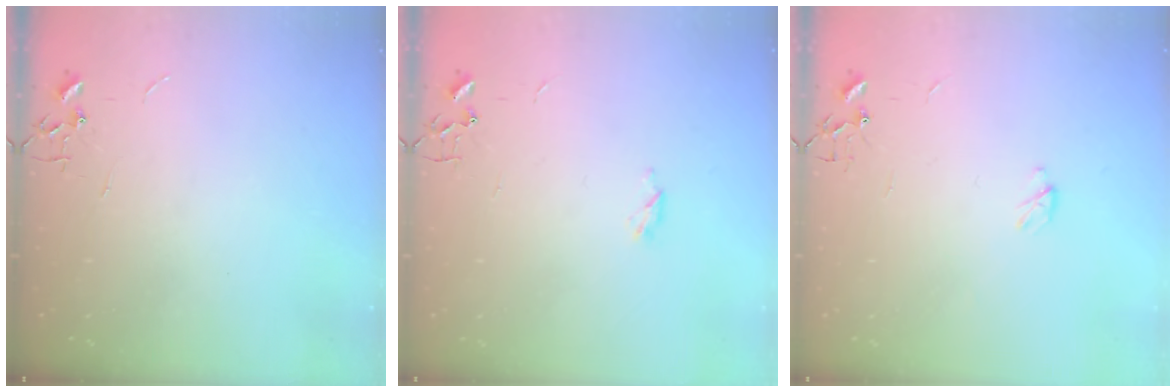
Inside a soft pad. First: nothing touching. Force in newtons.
{"total": 3.2, "press": 3.2, "slide": 0.5}
{"total": 3.3, "press": 3.2, "slide": 0.4}